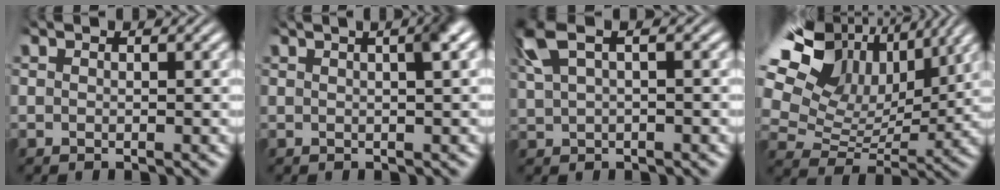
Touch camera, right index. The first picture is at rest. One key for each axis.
{"total": 3.4, "fx": 1.2, "fy": 0.6, "fz": 3.1, "tx": -0.030, "ty": 0.014, "tz": 0.014}
{"total": 4.2, "fx": 2.1, "fy": 1.9, "fz": 3.1, "tx": -0.077, "ty": 0.011, "tz": 0.041}
{"total": 12.8, "fx": 4.6, "fy": 8.4, "fz": 8.5, "tx": -0.166, "ty": -0.009, "tz": 0.072}